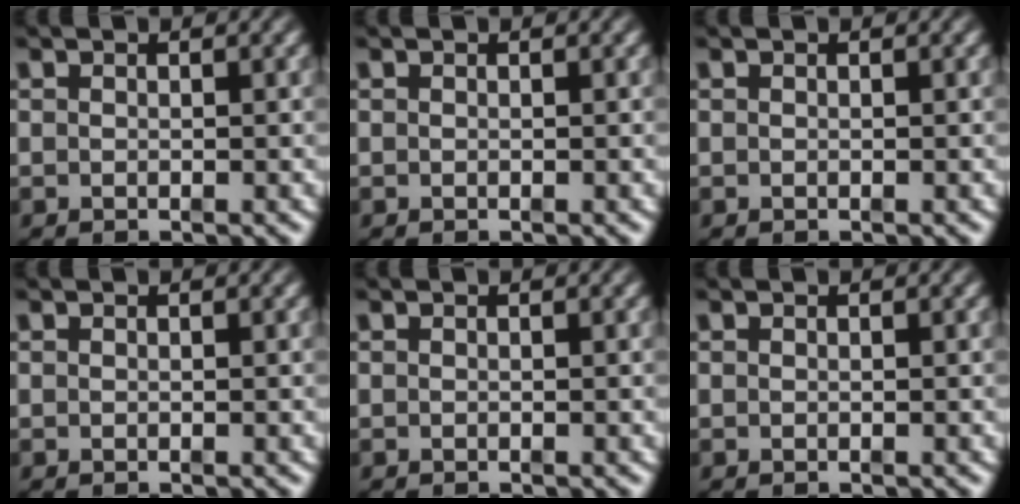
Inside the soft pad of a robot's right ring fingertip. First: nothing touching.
{"total": 0.0}
{"total": 0.0}
{"total": 0.0}
{"total": 0.0}
{"total": 0.0}